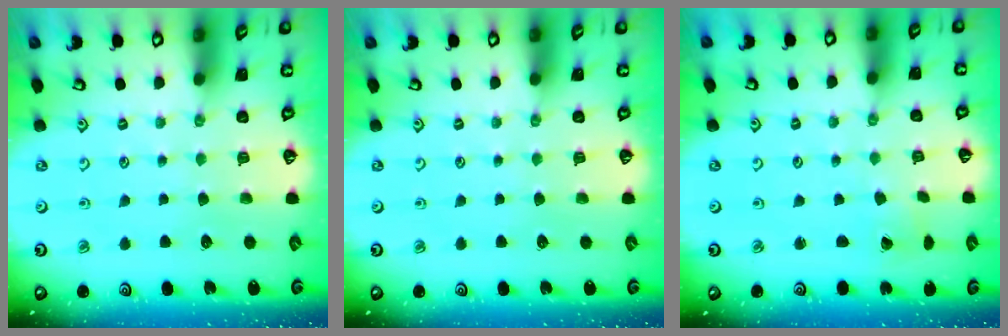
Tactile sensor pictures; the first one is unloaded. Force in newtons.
{"total": 0.0}
{"total": 1.9, "press": 1.9, "slide": 0.0}